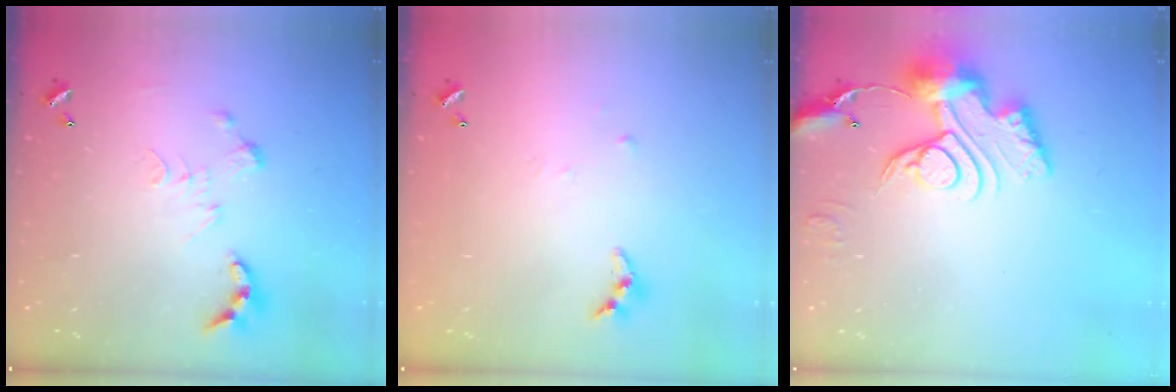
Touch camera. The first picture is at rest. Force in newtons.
{"total": 4.6, "press": 4.5, "slide": 0.5}
{"total": 15.5, "press": 15.4, "slide": 1.7}